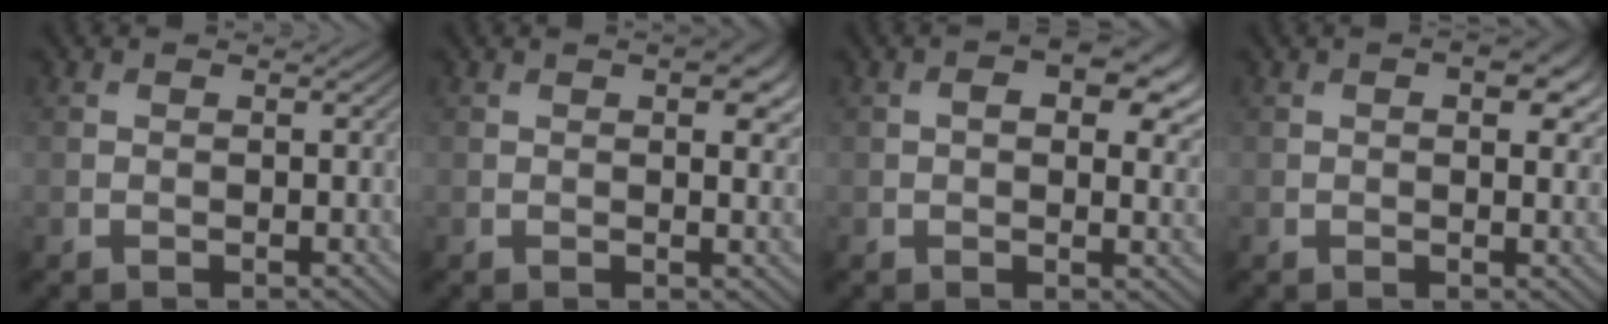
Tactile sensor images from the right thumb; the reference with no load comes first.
{"total": 3.9, "force": [1.5, 1.5, 3.3], "torque": [-0.050, 0.000, 0.023]}
{"total": 8.5, "force": [3.0, 4.6, 6.6], "torque": [-0.091, 0.000, 0.040]}
{"total": 4.1, "force": [1.4, 1.9, 3.4], "torque": [-0.051, -0.001, 0.021]}